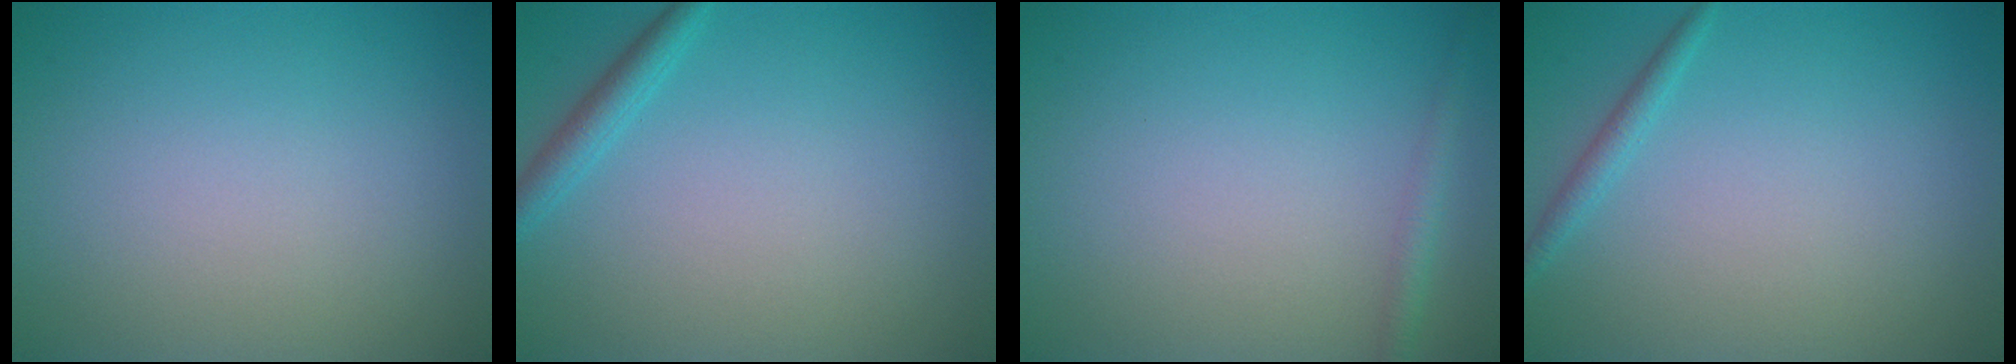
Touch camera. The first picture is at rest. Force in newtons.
{"total": 1.8, "press": 1.7, "slide": 0.1}
{"total": 1.3, "press": 1.3, "slide": 0.0}
{"total": 1.2, "press": 1.2, "slide": 0.1}